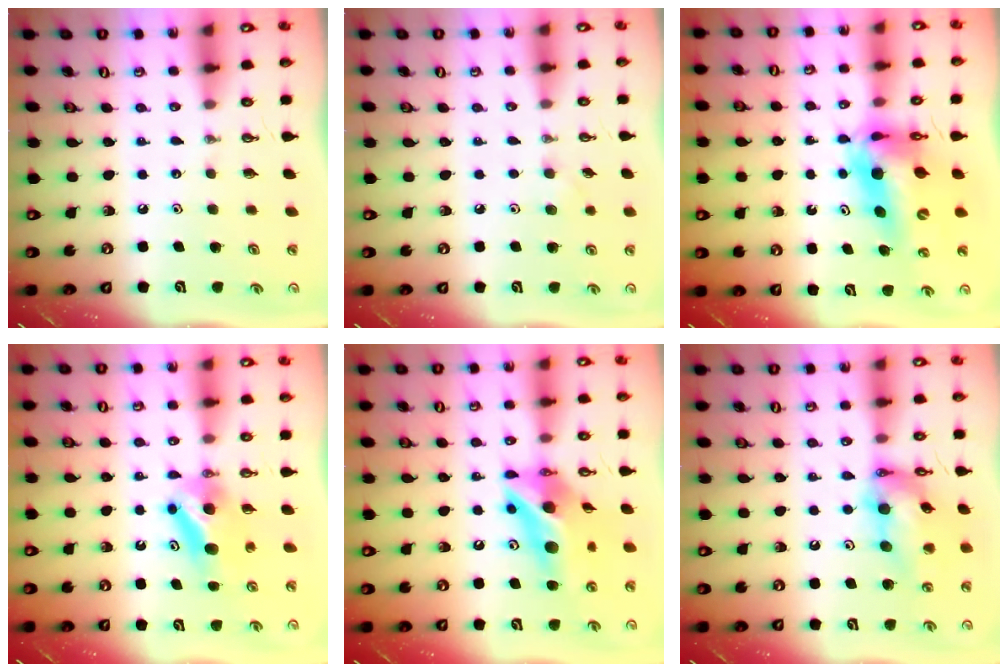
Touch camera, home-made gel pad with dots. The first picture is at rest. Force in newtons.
{"total": 5.3, "press": 5.1, "slide": 1.3}
{"total": 13.7, "press": 13.6, "slide": 1.3}
{"total": 7.3, "press": 6.8, "slide": 2.5}
{"total": 14.6, "press": 14.5, "slide": 1.3}
{"total": 15.7, "press": 15.6, "slide": 2.0}